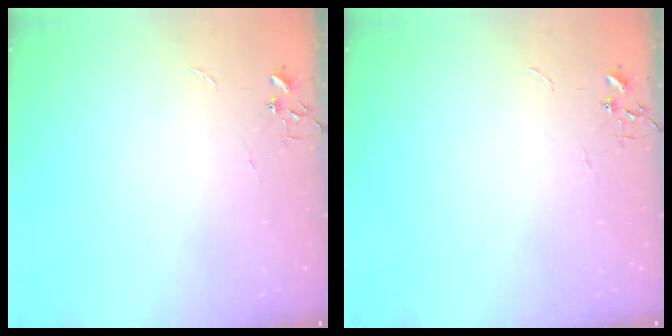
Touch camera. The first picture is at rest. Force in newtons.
{"total": 0.0}